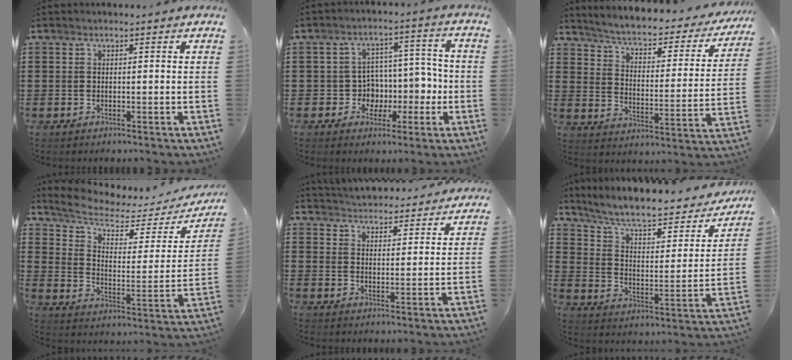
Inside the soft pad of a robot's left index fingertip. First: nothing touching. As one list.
[{"total": 6.1, "force": [-0.9, 5.7, 1.9], "torque": [-0.040, -0.003, -0.014]}, {"total": 3.0, "force": [2.5, 0.5, 1.6], "torque": [-0.047, -0.029, 0.032]}, {"total": 5.3, "force": [4.4, 1.5, 2.5], "torque": [-0.074, -0.031, 0.072]}, {"total": 4.2, "force": [4.2, 0.3, -0.1], "torque": [-0.017, -0.028, 0.071]}, {"total": 7.7, "force": [6.4, 1.3, 4.0], "torque": [-0.104, -0.040, 0.106]}]